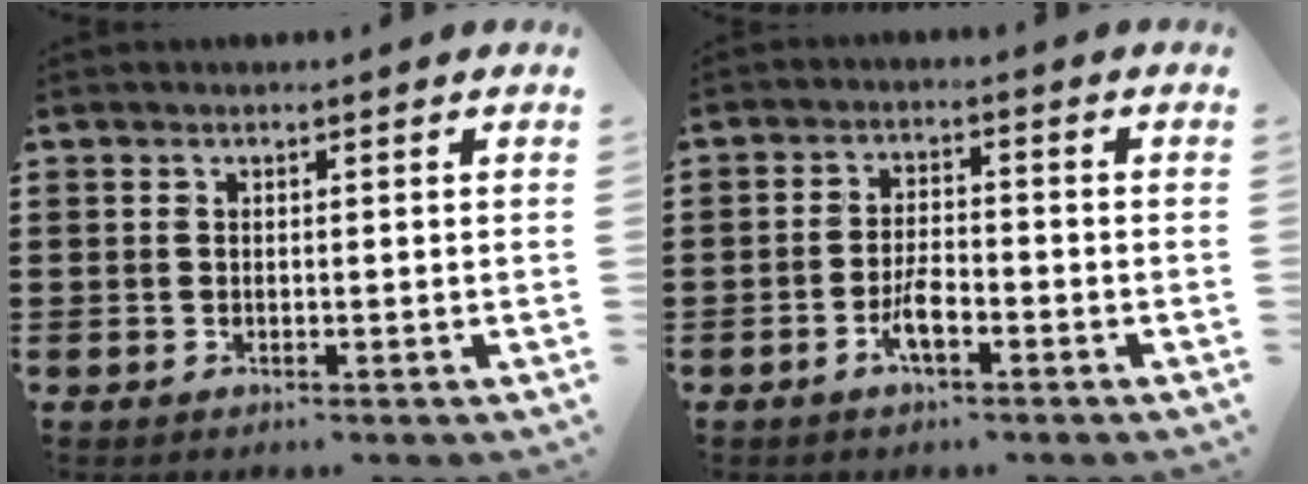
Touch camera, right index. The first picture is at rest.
{"total": 4.2, "force": [-2.3, 1.5, 3.2], "torque": [-0.067, 0.003, -0.045]}